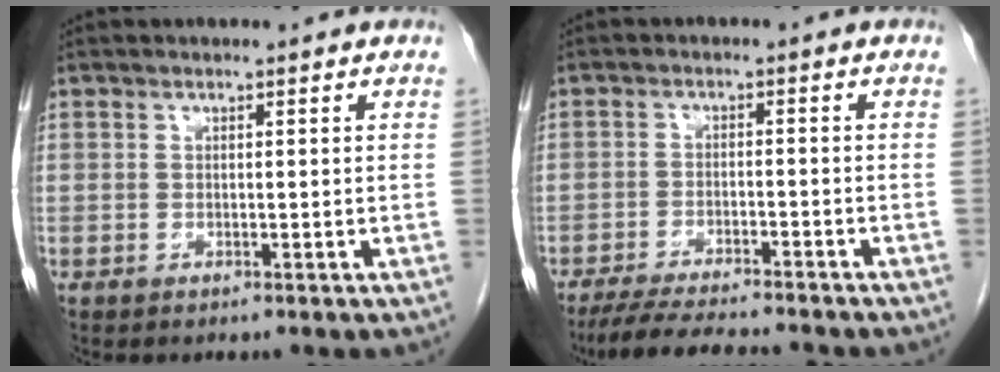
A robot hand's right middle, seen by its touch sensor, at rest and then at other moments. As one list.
[{"total": 10.6, "force": [-9.4, 1.0, 4.7], "torque": [-0.072, -0.016, -0.143]}]